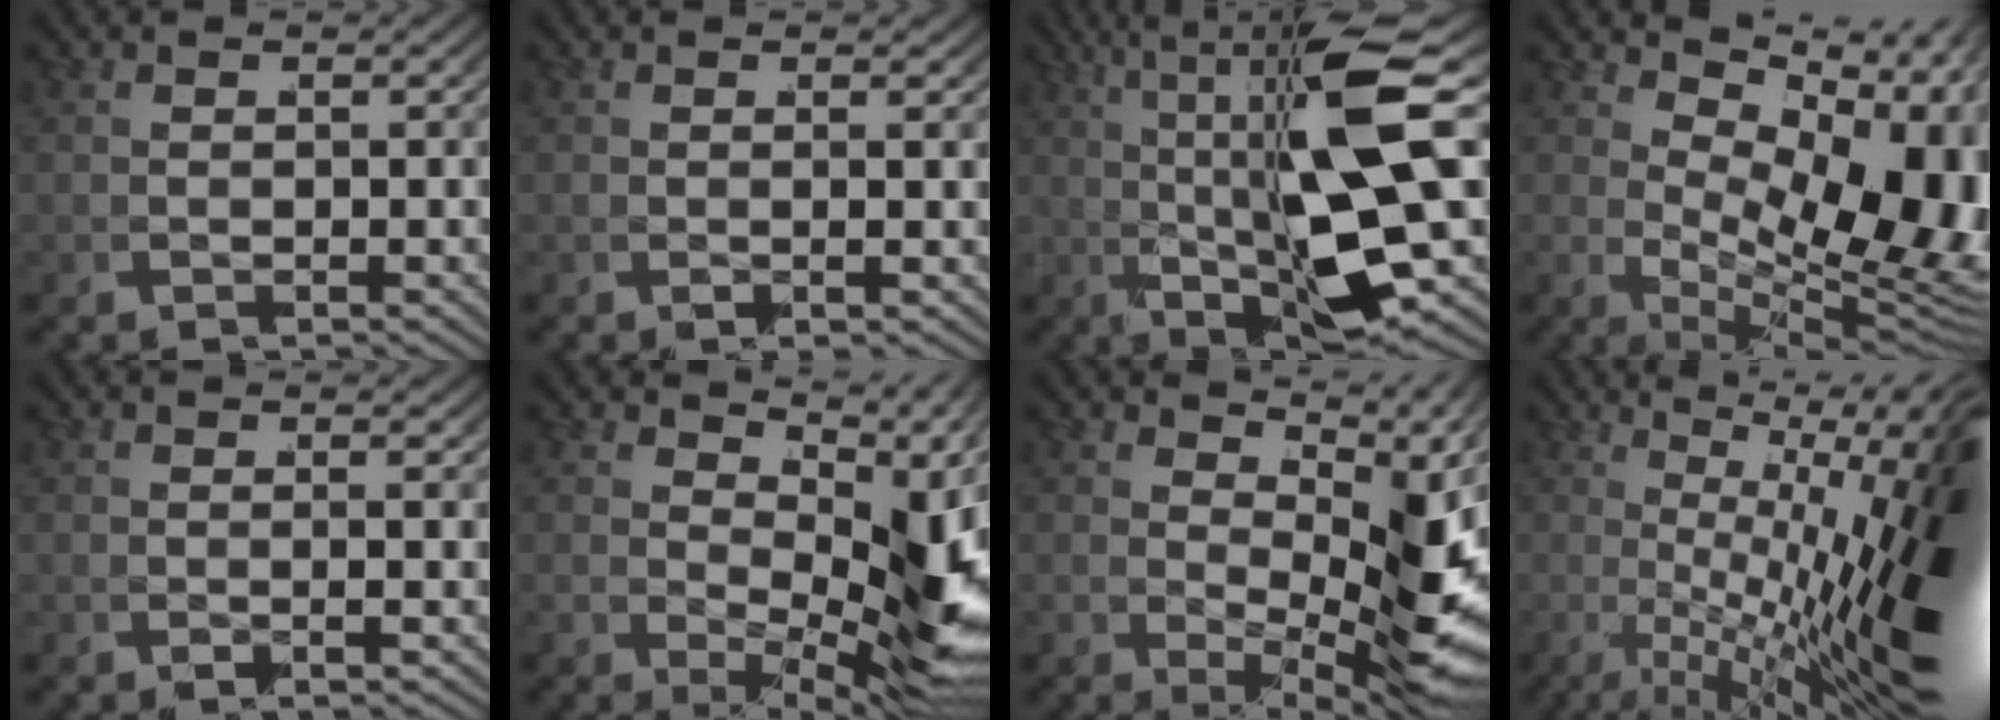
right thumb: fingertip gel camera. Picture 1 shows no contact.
{"total": 1.2, "force": [0.6, -0.5, 0.9], "torque": [-0.018, 0.003, 0.006]}
{"total": 11.5, "force": [0.5, 3.6, 11.0], "torque": [-0.177, -0.008, 0.012]}
{"total": 15.2, "force": [0.8, 9.0, 12.2], "torque": [-0.187, -0.045, 0.035]}
{"total": 1.4, "force": [0.6, -0.4, 1.2], "torque": [-0.020, 0.004, 0.006]}
{"total": 7.9, "force": [1.5, 3.1, 7.1], "torque": [-0.093, -0.013, 0.038]}
{"total": 8.0, "force": [1.5, 3.0, 7.2], "torque": [-0.096, -0.014, 0.036]}
{"total": 16.9, "force": [-0.9, 8.2, 14.7], "torque": [-0.177, -0.025, -0.012]}